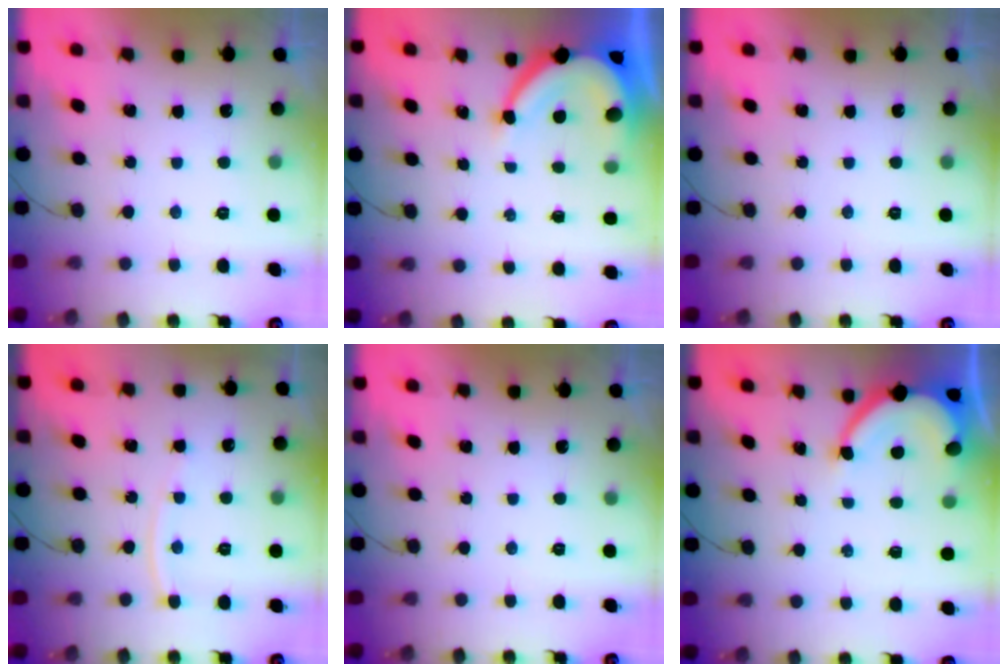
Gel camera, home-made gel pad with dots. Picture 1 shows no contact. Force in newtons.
{"total": 7.3, "press": 7.2, "slide": 0.8}
{"total": 0.0}
{"total": 6.4, "press": 6.3, "slide": 0.7}
{"total": 0.0}
{"total": 6.1, "press": 6.1, "slide": 0.8}